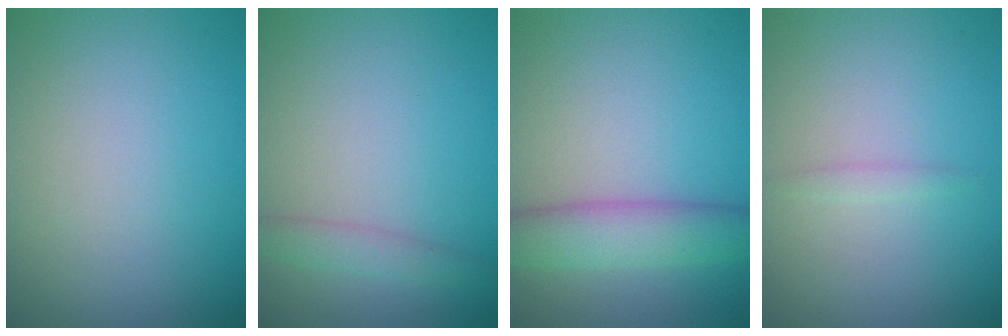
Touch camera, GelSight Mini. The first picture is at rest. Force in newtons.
{"total": 1.7, "press": 1.7, "slide": 0.0}
{"total": 4.6, "press": 4.6, "slide": 0.1}
{"total": 0.7, "press": 0.7, "slide": 0.1}